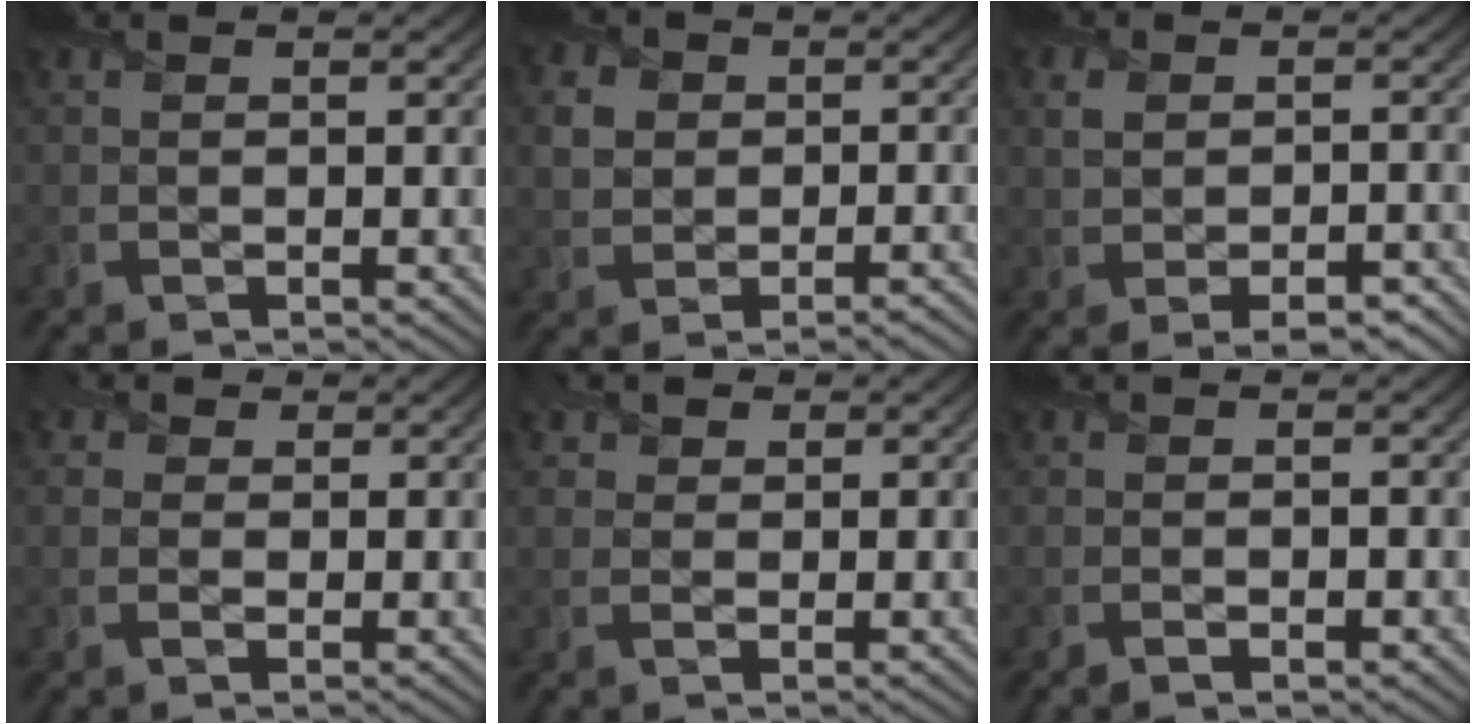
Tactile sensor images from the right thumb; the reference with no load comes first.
{"total": 4.0, "force": [-0.1, 3.3, 2.3], "torque": [-0.045, 0.001, -0.008]}
{"total": 5.4, "force": [-1.1, 3.5, 4.0], "torque": [-0.063, -0.009, -0.013]}
{"total": 2.3, "force": [0.7, 1.9, 1.0], "torque": [-0.028, 0.003, 0.008]}
{"total": 2.4, "force": [1.4, 1.8, 0.9], "torque": [-0.027, -0.001, 0.023]}
{"total": 0.9, "force": [-0.4, 0.3, 0.8], "torque": [-0.016, 0.003, -0.005]}